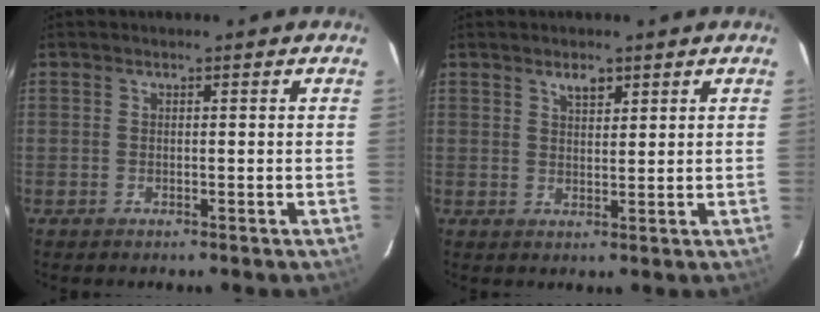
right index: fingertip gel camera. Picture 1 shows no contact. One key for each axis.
{"total": 2.7, "fx": 1.9, "fy": 1.2, "fz": 1.6, "tx": -0.023, "ty": 0.005, "tz": 0.034}